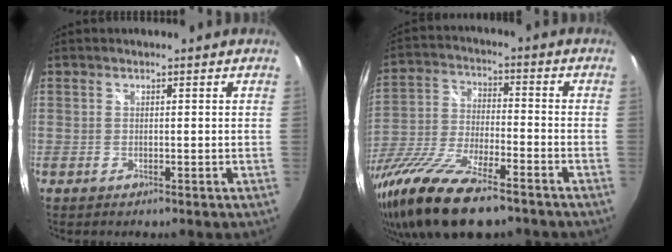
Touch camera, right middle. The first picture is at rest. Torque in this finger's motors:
{"motor_torque": [1.29, -0.85, 0.74, 0.21]}